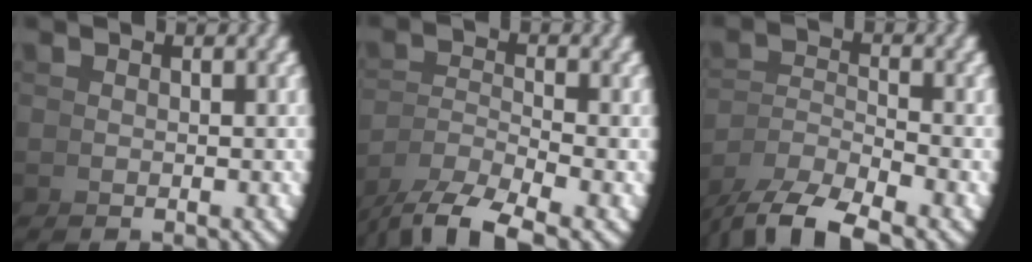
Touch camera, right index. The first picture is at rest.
{"total": 5.1, "force": [-3.6, 2.1, 2.9], "torque": [-0.053, -0.014, -0.052]}
{"total": 5.0, "force": [-3.8, 2.1, 2.6], "torque": [-0.053, -0.015, -0.056]}